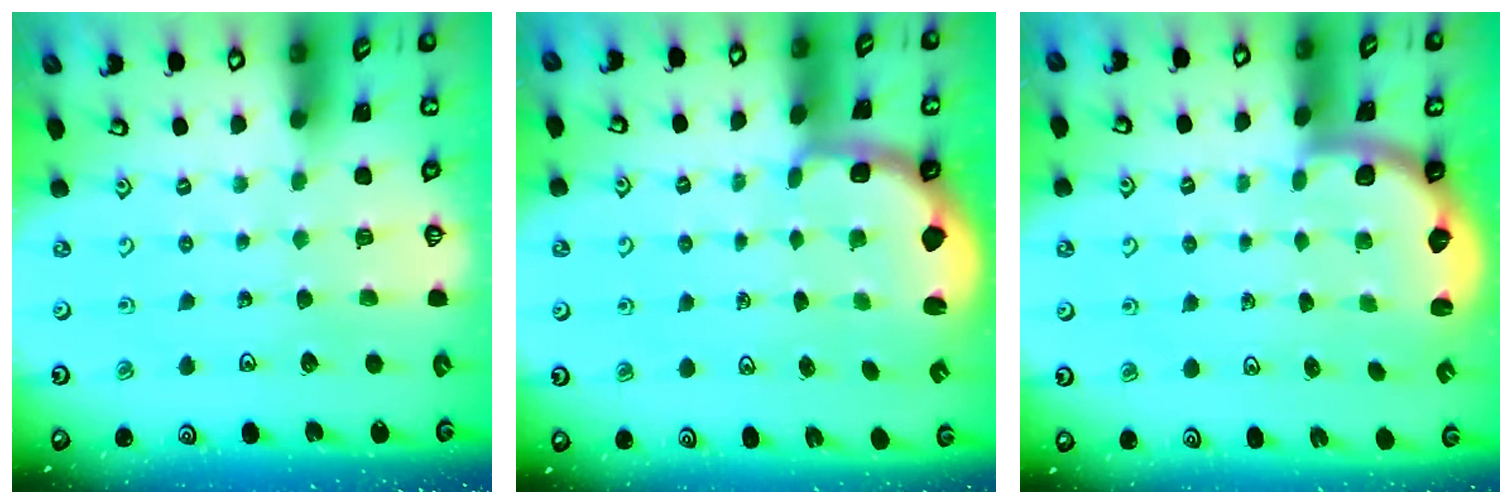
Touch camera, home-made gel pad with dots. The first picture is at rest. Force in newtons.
{"total": 2.1, "press": 1.3, "slide": 1.6}
{"total": 2.2, "press": 2.0, "slide": 0.8}